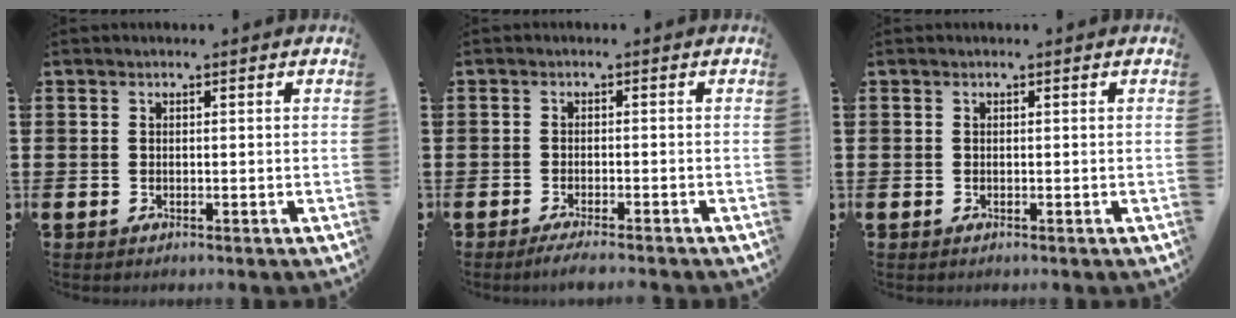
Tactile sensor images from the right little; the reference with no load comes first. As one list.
[{"total": 1.5, "force": [-1.3, -0.1, 0.9], "torque": [-0.012, 0.002, -0.025]}, {"total": 0.0}]